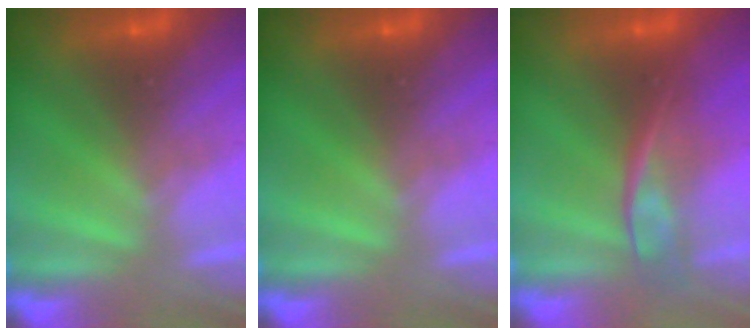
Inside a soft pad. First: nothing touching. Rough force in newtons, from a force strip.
{"total": 0.0}
{"total": 2.4}